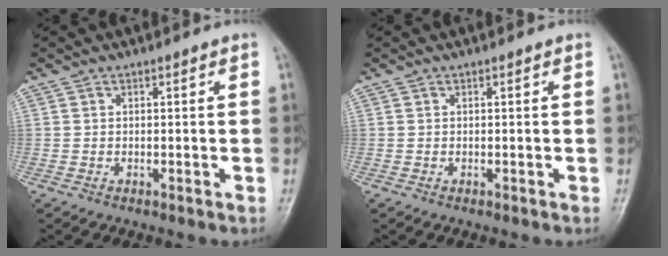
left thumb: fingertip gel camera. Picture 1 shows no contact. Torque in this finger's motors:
{"motor_torque": [0.00, 0.00, -0.03, -0.01, 0.00]}